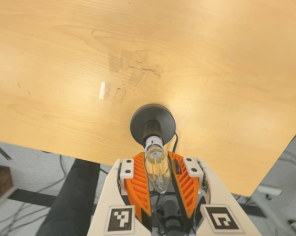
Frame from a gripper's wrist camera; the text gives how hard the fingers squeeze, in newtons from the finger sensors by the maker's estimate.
{"total": 9.6, "left": 8.7, "right": 10.5}